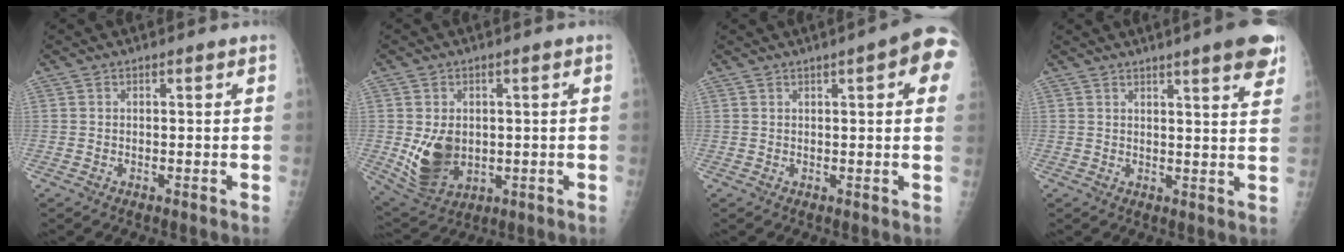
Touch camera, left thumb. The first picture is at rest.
{"total": 9.4, "force": [-0.5, 6.9, 6.4], "torque": [-0.093, -0.009, 0.013]}
{"total": 9.5, "force": [3.4, 2.1, 8.6], "torque": [-0.087, 0.002, 0.030]}
{"total": 8.7, "force": [5.7, 1.0, 6.5], "torque": [-0.068, -0.020, 0.062]}